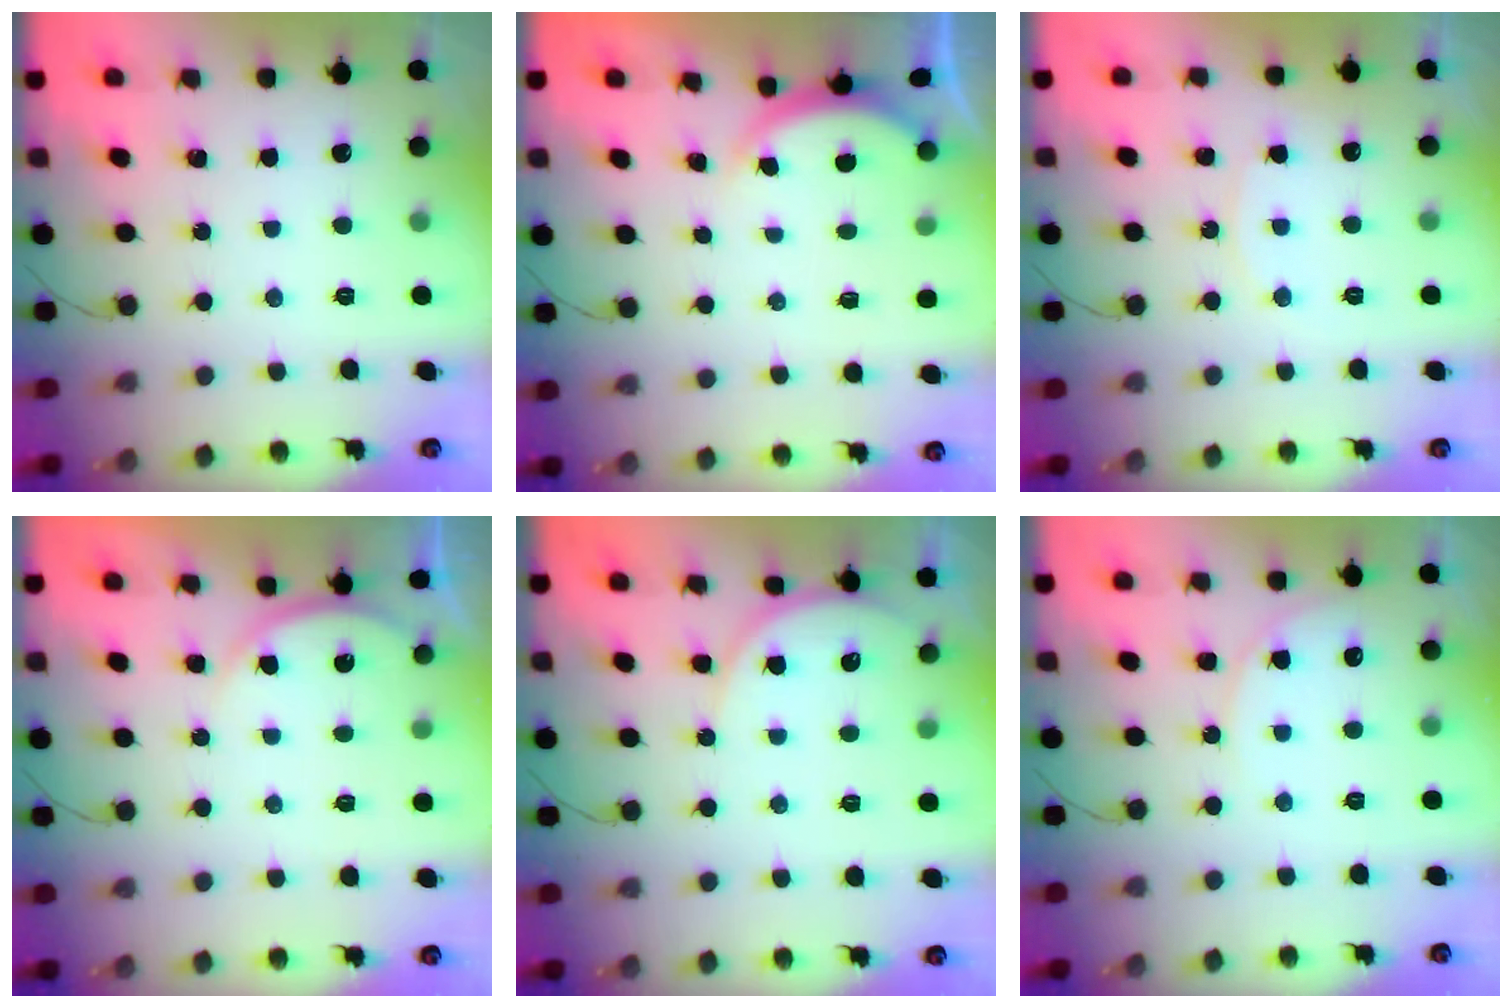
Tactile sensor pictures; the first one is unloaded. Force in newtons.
{"total": 2.1, "press": 2.0, "slide": 0.3}
{"total": 6.6, "press": 6.6, "slide": 0.5}
{"total": 4.2, "press": 4.2, "slide": 0.6}
{"total": 7.0, "press": 7.0, "slide": 0.3}
{"total": 7.3, "press": 7.3, "slide": 0.4}